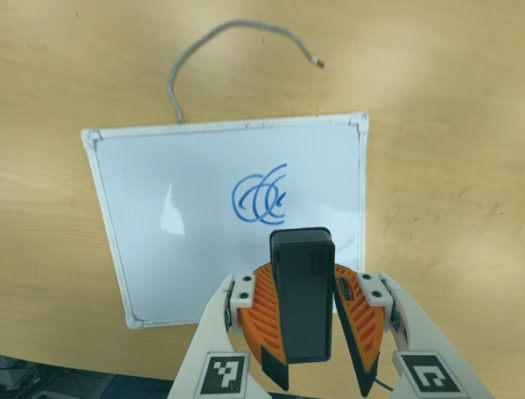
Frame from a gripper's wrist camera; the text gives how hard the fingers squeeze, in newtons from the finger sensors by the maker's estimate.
{"total": 9.0, "left": 9.6, "right": 8.4}